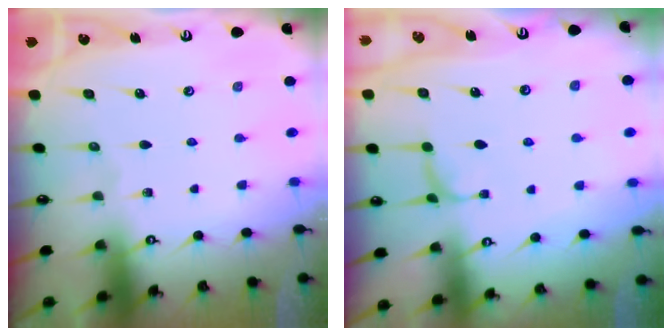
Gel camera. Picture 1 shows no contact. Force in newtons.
{"total": 1.4, "press": 1.3, "slide": 0.5}